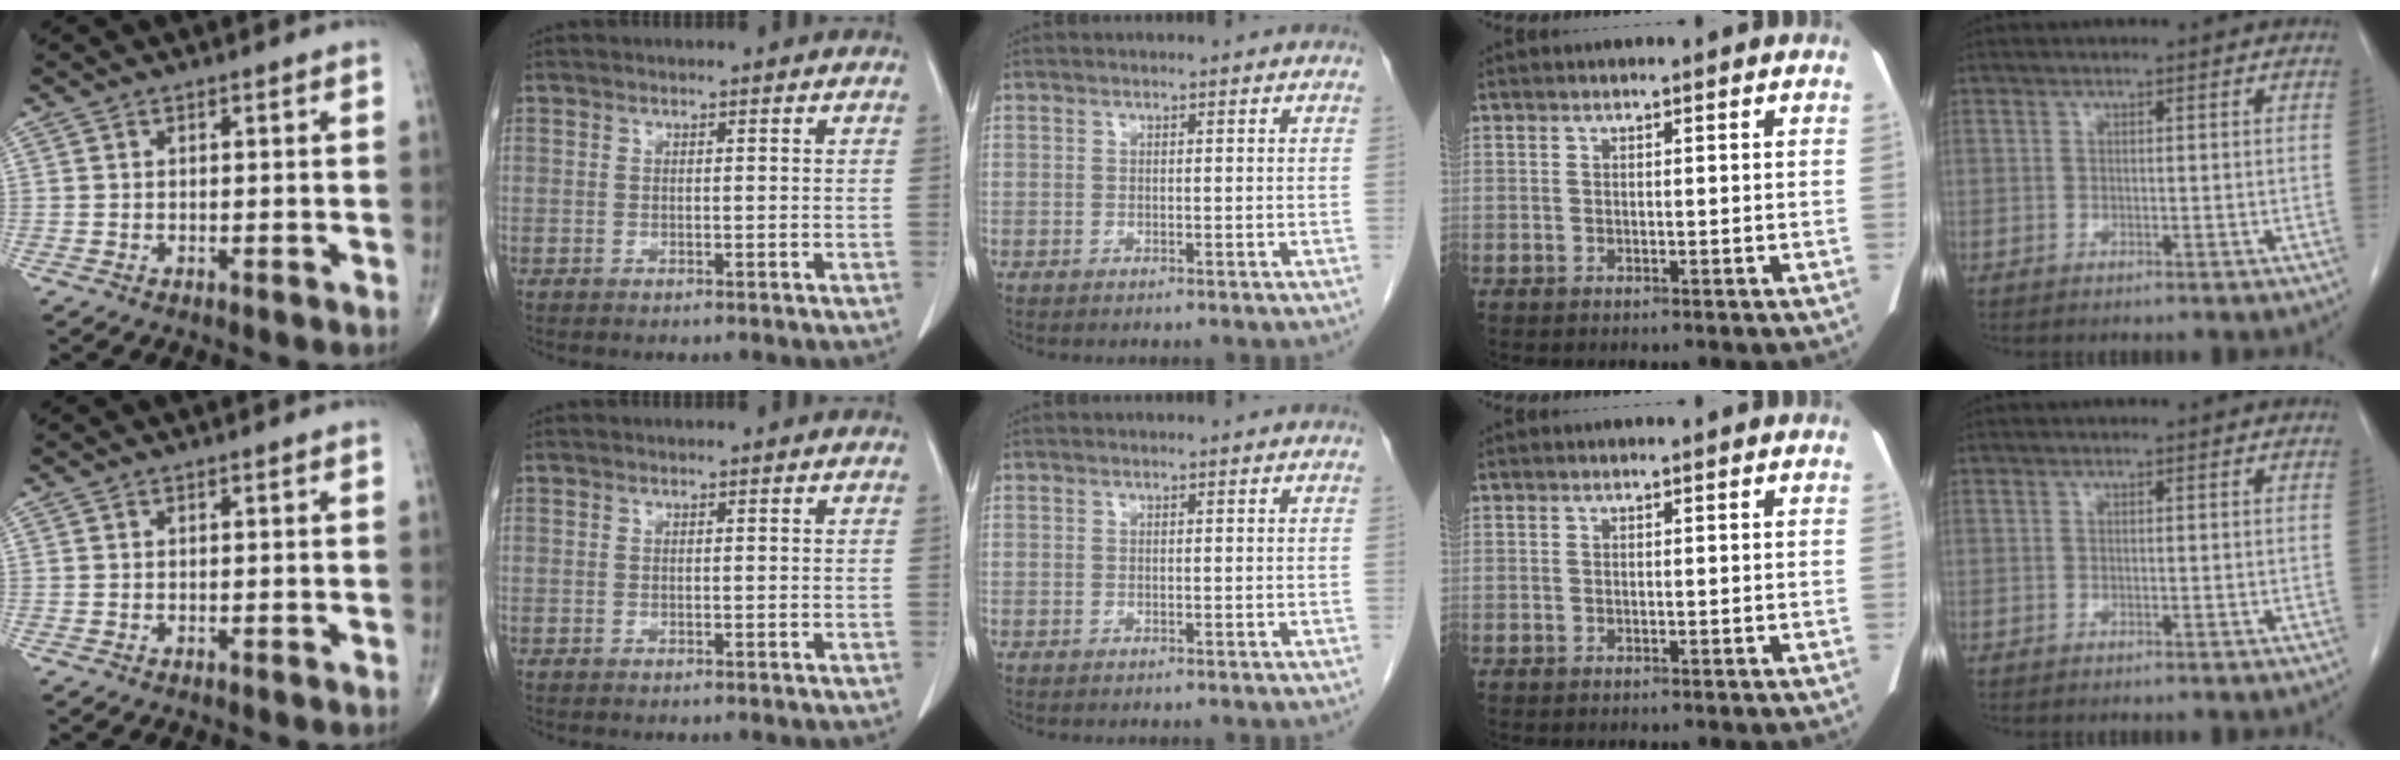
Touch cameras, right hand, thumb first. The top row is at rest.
{}